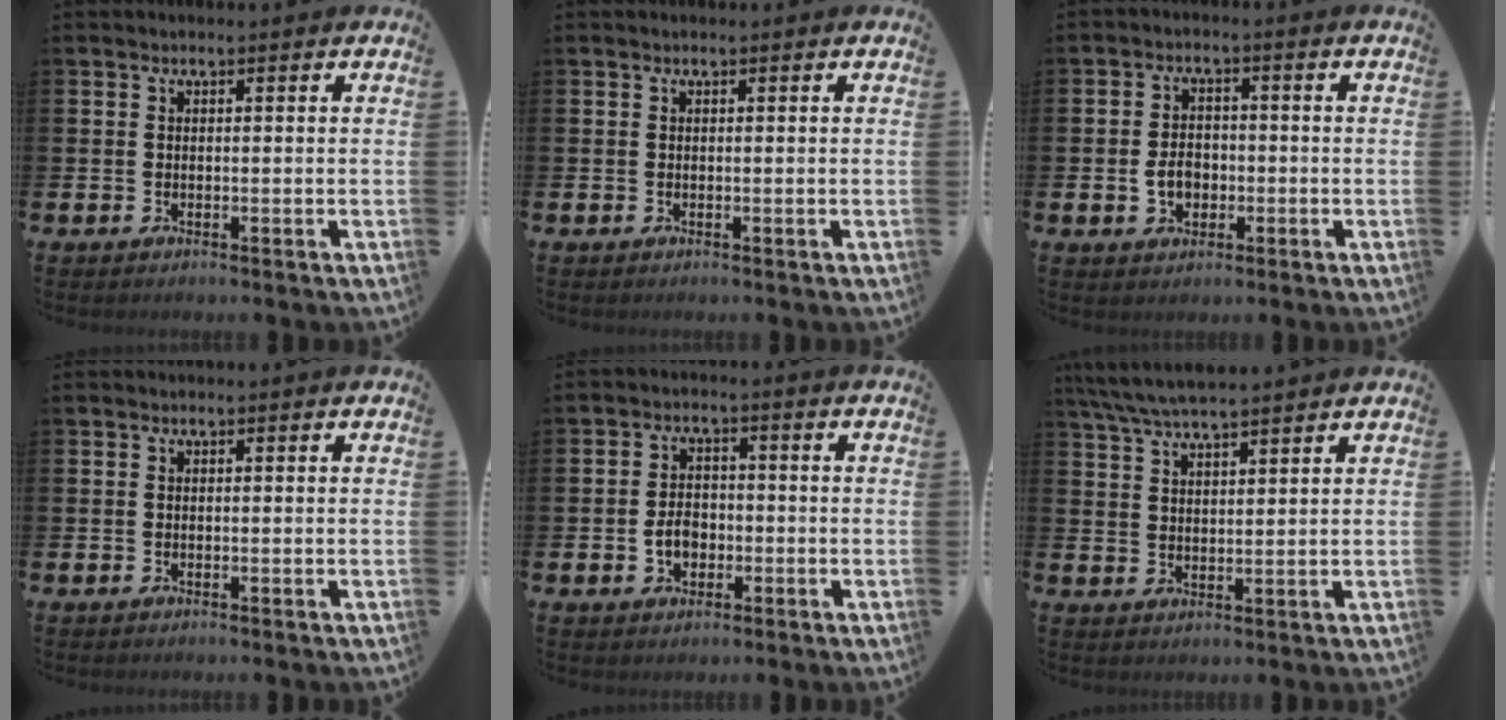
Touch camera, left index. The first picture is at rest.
{"total": 0.0}
{"total": 3.6, "force": [-0.9, 2.8, 2.2], "torque": [-0.029, 0.000, -0.022]}
{"total": 0.0}
{"total": 3.5, "force": [-1.0, 2.6, 2.1], "torque": [-0.027, -0.003, -0.025]}
{"total": 5.3, "force": [5.0, 0.3, 1.8], "torque": [-0.053, -0.016, 0.091]}